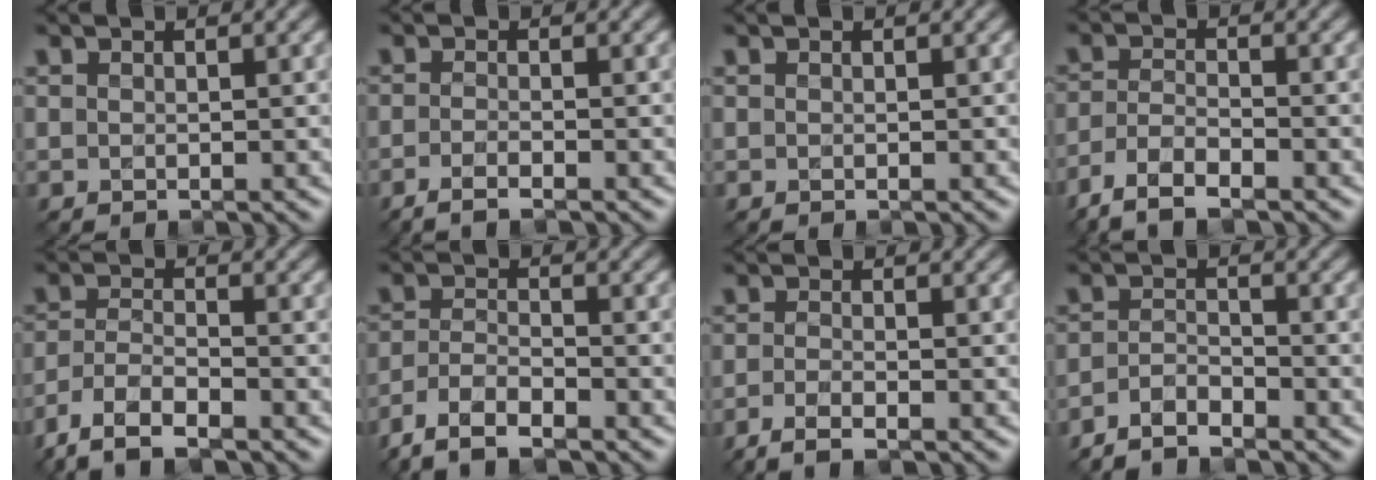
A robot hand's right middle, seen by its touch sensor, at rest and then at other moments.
{"total": 2.2, "force": [-1.3, 0.6, 1.7], "torque": [-0.025, -0.006, -0.032]}
{"total": 0.0}
{"total": 4.6, "force": [-3.5, 1.4, 2.6], "torque": [-0.054, -0.006, -0.073]}
{"total": 5.5, "force": [-4.2, 1.8, 3.1], "torque": [-0.063, -0.007, -0.087]}
{"total": 5.0, "force": [-3.9, 1.6, 2.7], "torque": [-0.054, -0.006, -0.082]}
{"total": 2.5, "force": [-1.6, 0.6, 1.8], "torque": [-0.037, -0.006, -0.039]}
{"total": 2.5, "force": [-2.2, 0.6, 1.1], "torque": [-0.024, 0.000, -0.050]}